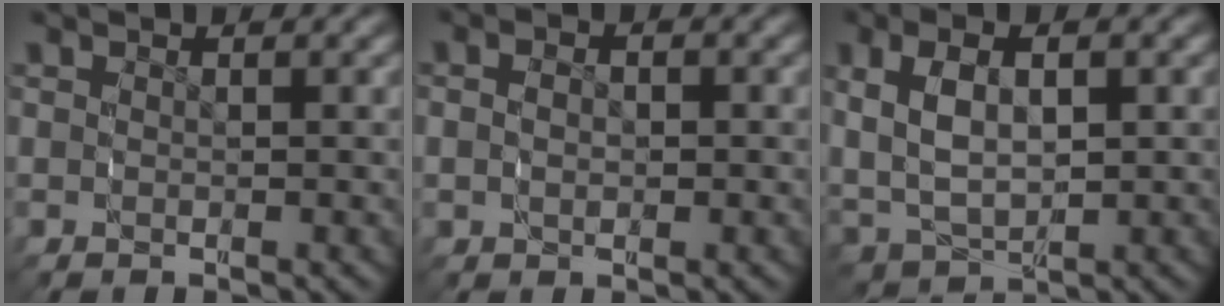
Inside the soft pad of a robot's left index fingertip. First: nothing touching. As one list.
[{"total": 1.9, "force": [-0.1, 1.5, 1.2], "torque": [-0.031, -0.002, 0.000]}, {"total": 7.1, "force": [0.7, 5.3, 4.6], "torque": [-0.116, -0.009, 0.024]}]